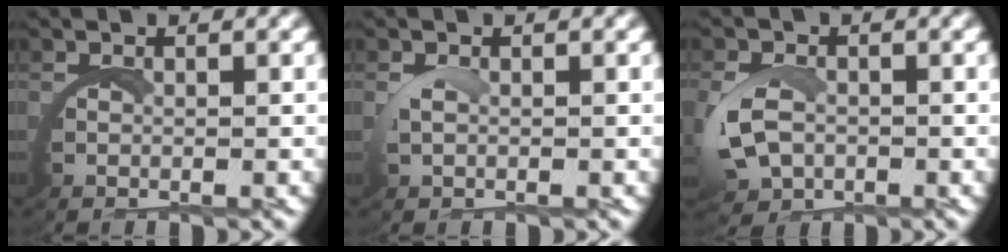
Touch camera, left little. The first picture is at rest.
{"total": 0.7, "force": [0.4, -0.2, 0.5], "torque": [-0.023, -0.003, 0.010]}
{"total": 2.8, "force": [0.0, 2.0, 1.9], "torque": [-0.065, -0.010, 0.005]}